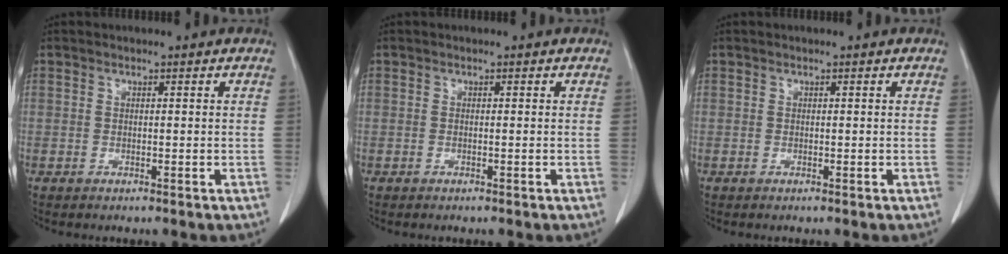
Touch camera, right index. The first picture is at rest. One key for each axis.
{"total": 0.0}
{"total": 0.0}